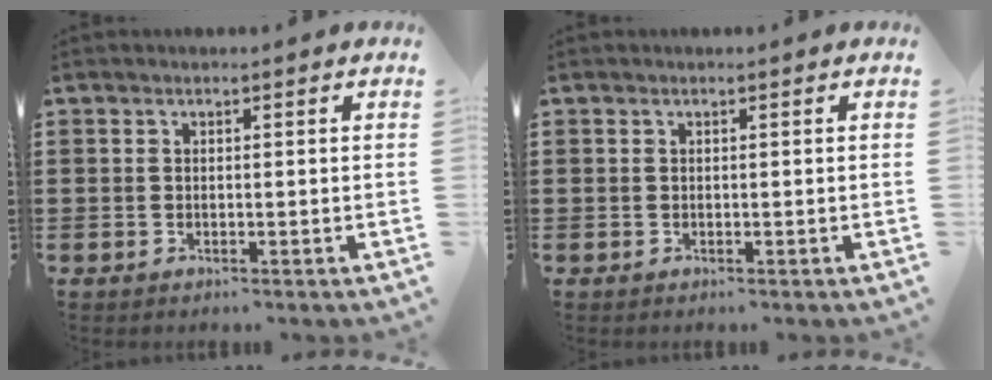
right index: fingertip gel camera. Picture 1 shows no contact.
{"total": 0.0}